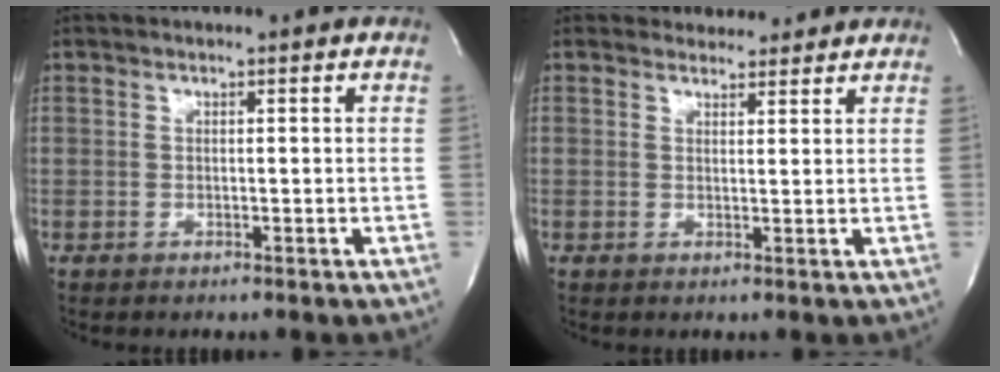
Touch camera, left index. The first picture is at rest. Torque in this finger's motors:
{"motor_torque": [-0.04, -0.12, -0.28, -0.11]}